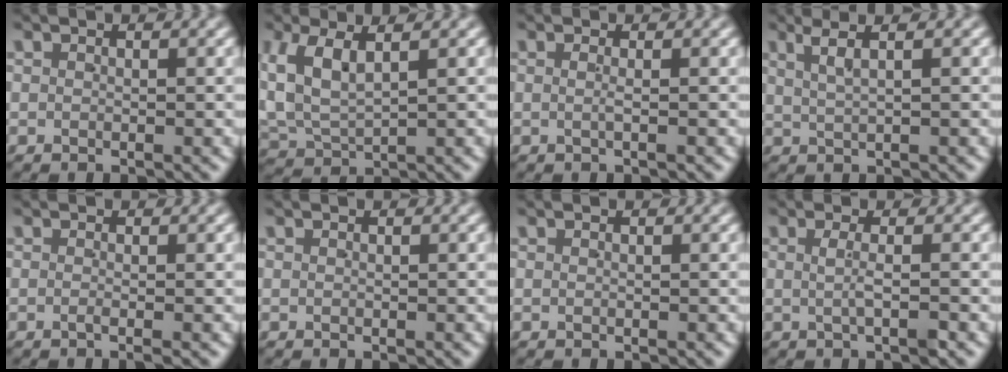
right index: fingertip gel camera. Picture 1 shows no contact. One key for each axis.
{"total": 5.8, "fx": 1.3, "fy": 4.5, "fz": 3.5, "tx": -0.106, "ty": -0.010, "tz": 0.031}
{"total": 0.9, "fx": -0.3, "fy": -0.2, "fz": 0.8, "tx": -0.017, "ty": 0.001, "tz": -0.005}
{"total": 2.6, "fx": 1.6, "fy": 0.2, "fz": 2.1, "tx": -0.030, "ty": 0.011, "tz": 0.028}
{"total": 1.0, "fx": -0.6, "fy": -0.2, "fz": 0.7, "tx": -0.011, "ty": 0.000, "tz": -0.013}
{"total": 0.0}
{"total": 0.0}
{"total": 1.6, "fx": -0.3, "fy": -0.3, "fz": 1.6, "tx": -0.029, "ty": 0.000, "tz": -0.002}